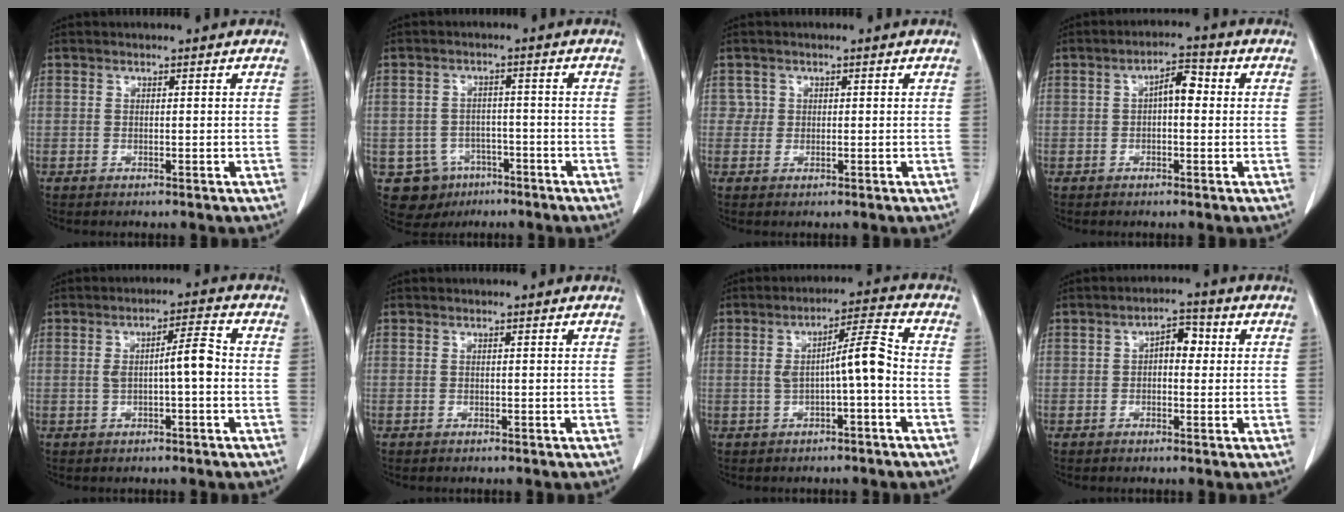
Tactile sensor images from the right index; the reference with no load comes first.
{"total": 7.3, "force": [-3.7, 6.2, 1.0], "torque": [-0.020, 0.009, -0.046]}
{"total": 1.3, "force": [0.4, 1.3, -0.1], "torque": [0.013, 0.005, 0.005]}
{"total": 4.2, "force": [0.4, 1.7, 3.8], "torque": [-0.061, 0.020, 0.004]}
{"total": 5.0, "force": [-0.3, 0.6, 4.9], "torque": [-0.081, 0.017, 0.000]}
{"total": 0.0}
{"total": 6.2, "force": [-0.8, 0.4, 6.2], "torque": [-0.098, 0.023, -0.010]}
{"total": 3.9, "force": [0.4, 2.1, 3.3], "torque": [-0.048, 0.018, 0.003]}